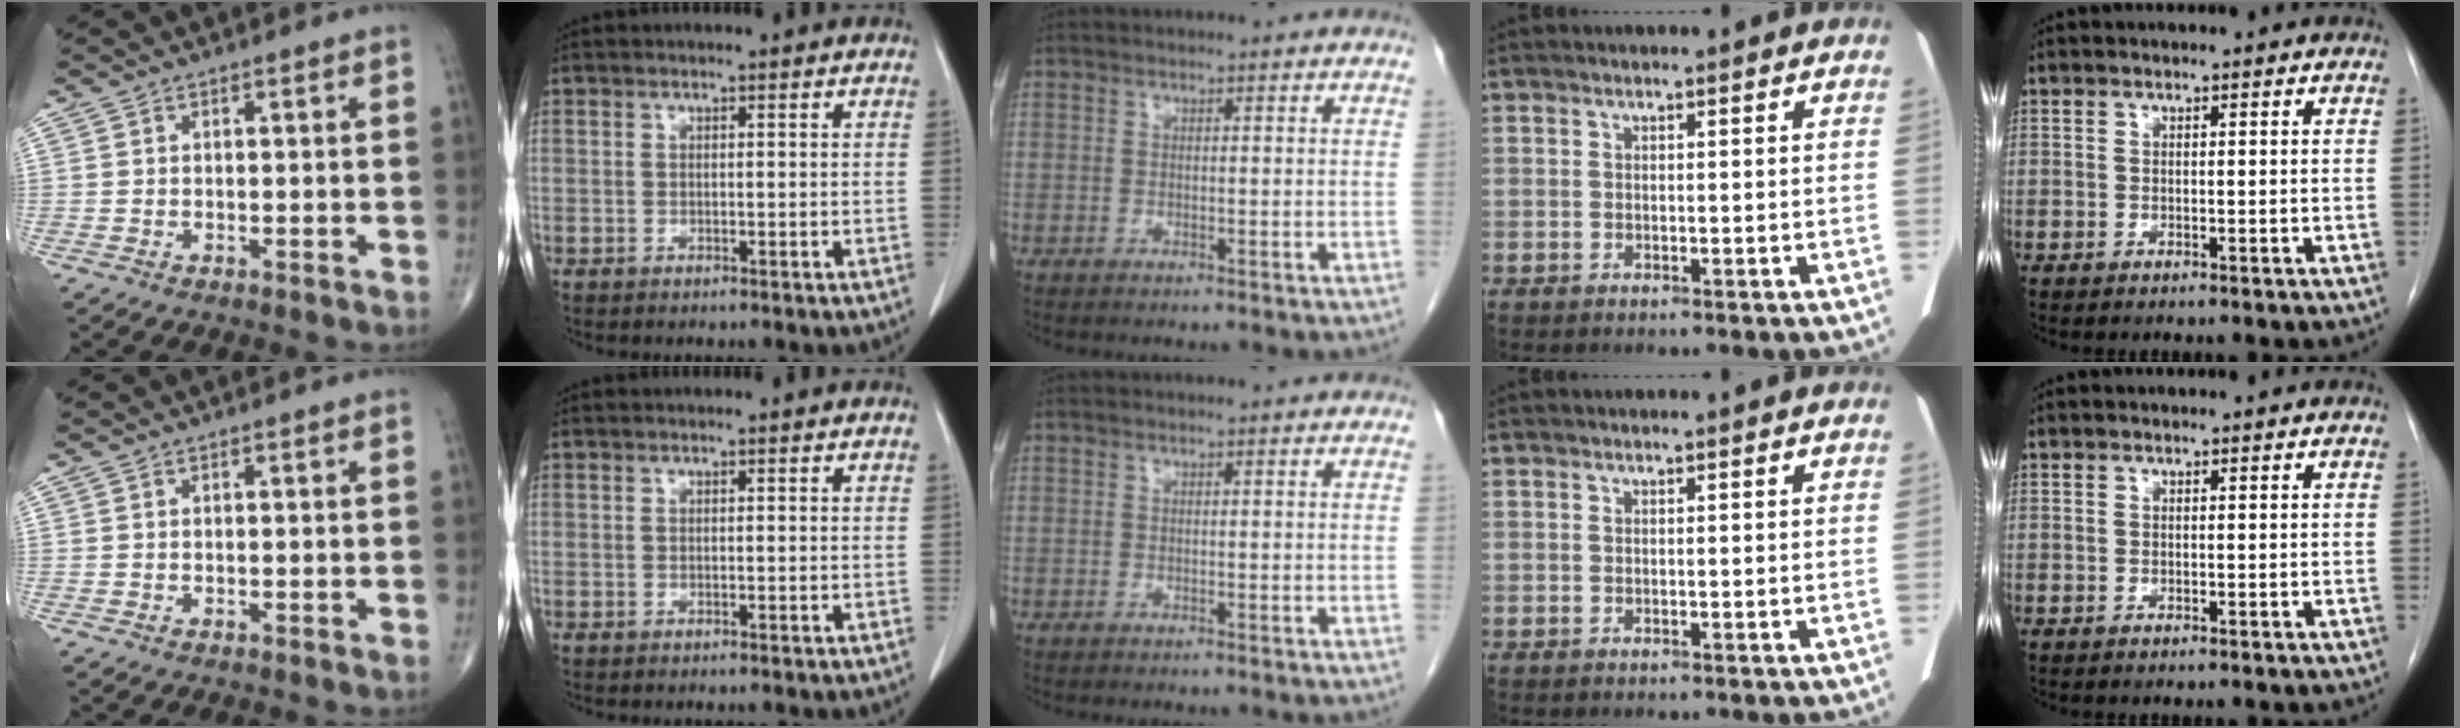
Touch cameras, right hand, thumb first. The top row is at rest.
{}